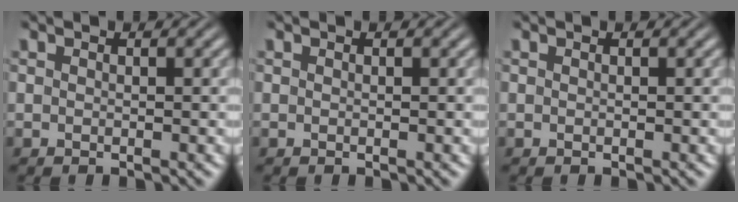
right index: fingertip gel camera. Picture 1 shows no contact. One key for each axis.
{"total": 0.0}
{"total": 0.0}